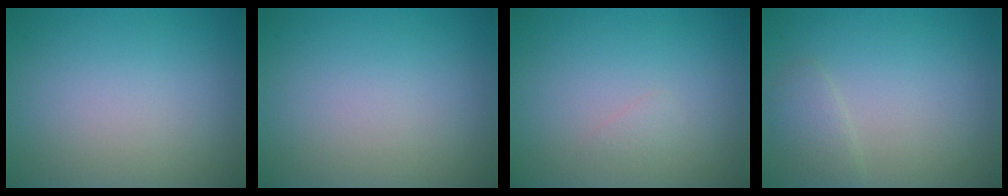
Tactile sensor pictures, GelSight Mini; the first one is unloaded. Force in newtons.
{"total": 0.0}
{"total": 0.6, "press": 0.6, "slide": 0.0}
{"total": 1.6, "press": 1.6, "slide": 0.1}